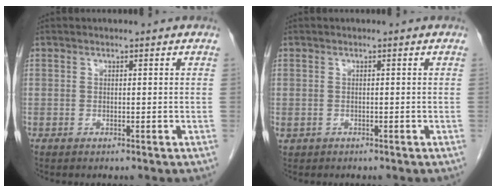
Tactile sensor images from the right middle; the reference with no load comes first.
{"total": 1.0, "force": [-0.4, 0.9, 0.2], "torque": [-0.012, 0.003, -0.001]}